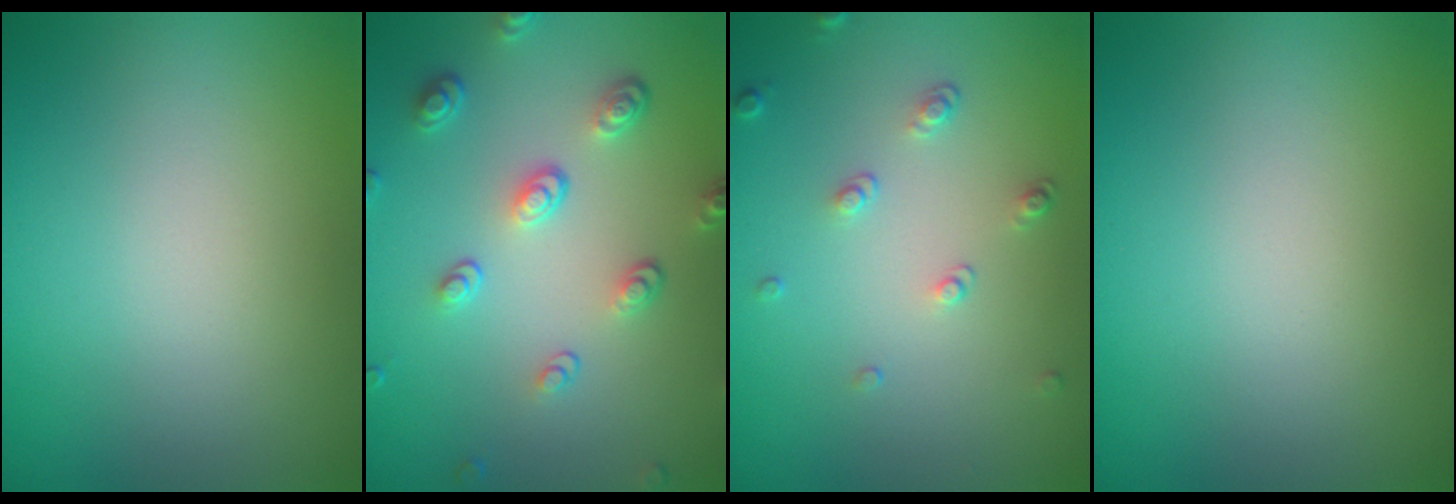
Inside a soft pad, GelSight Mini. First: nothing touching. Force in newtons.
{"total": 3.6, "press": 2.8, "slide": 2.3}
{"total": 1.5, "press": 1.0, "slide": 1.1}
{"total": 0.0}